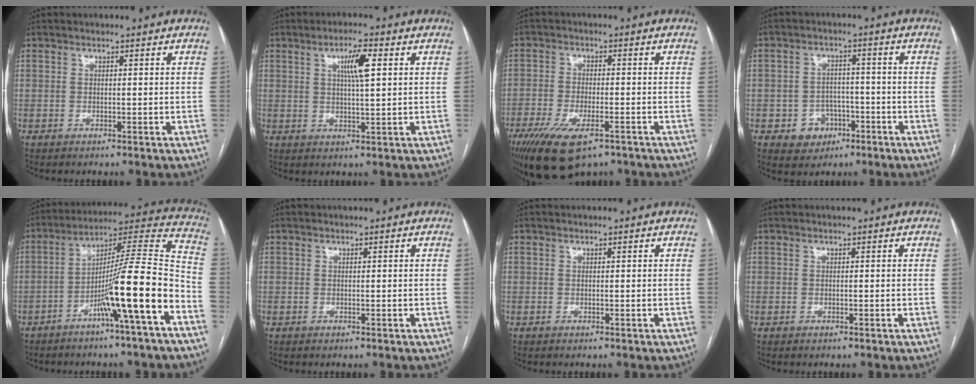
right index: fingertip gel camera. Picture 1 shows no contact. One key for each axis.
{"total": 5.4, "fx": 1.8, "fy": 0.6, "fz": 5.1, "tx": -0.090, "ty": 0.004, "tz": 0.032}
{"total": 11.6, "fx": -7.5, "fy": 4.0, "fz": 8.0, "tx": -0.151, "ty": -0.019, "tz": -0.123}
{"total": 5.4, "fx": -2.4, "fy": 4.6, "fz": 1.3, "tx": -0.013, "ty": 0.013, "tz": -0.028}
{"total": 15.7, "fx": -7.0, "fy": -0.8, "fz": 14.0, "tx": -0.222, "ty": 0.010, "tz": -0.118}
{"total": 0.0}
{"total": 0.0}
{"total": 0.0}